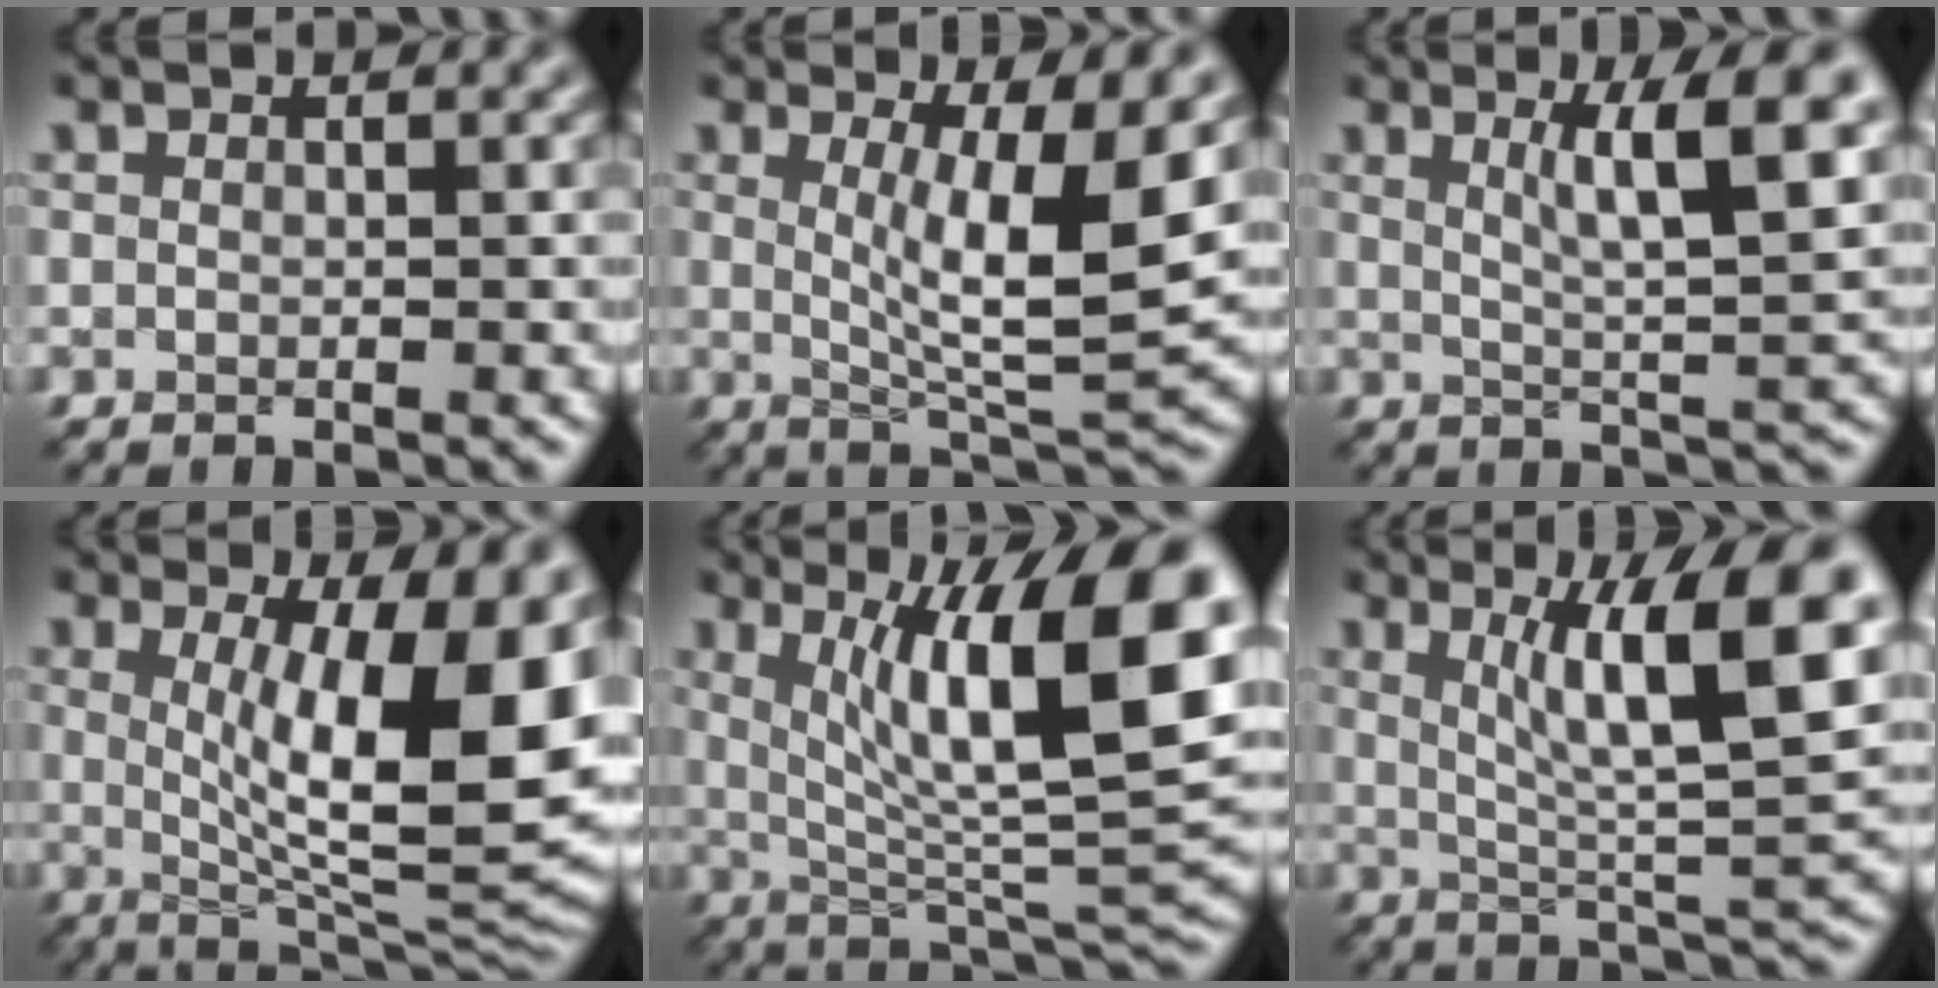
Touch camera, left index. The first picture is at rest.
{"total": 8.6, "force": [1.4, 2.0, 8.2], "torque": [-0.133, -0.020, 0.029]}
{"total": 7.4, "force": [2.6, 1.4, 6.8], "torque": [-0.094, -0.002, 0.041]}
{"total": 14.9, "force": [1.7, 5.0, 14.0], "torque": [-0.163, -0.009, 0.030]}
{"total": 14.4, "force": [3.5, 4.0, 13.4], "torque": [-0.187, -0.003, 0.053]}
{"total": 11.0, "force": [3.5, 2.4, 10.1], "torque": [-0.151, -0.001, 0.062]}